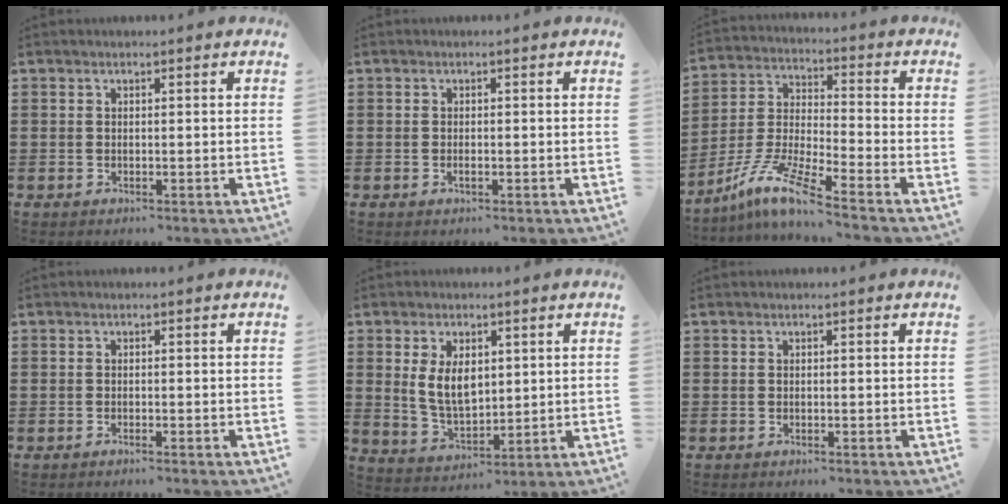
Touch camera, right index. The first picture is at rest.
{"total": 0.8, "force": [-0.3, 0.1, 0.7], "torque": [-0.014, -0.007, -0.003]}
{"total": 9.1, "force": [-7.2, 0.0, 5.7], "torque": [-0.138, -0.012, -0.150]}
{"total": 0.6, "force": [-0.5, -0.1, 0.2], "torque": [-0.005, -0.001, -0.010]}
{"total": 6.4, "force": [1.4, 3.8, 5.0], "torque": [-0.098, 0.009, 0.023]}
{"total": 0.0}